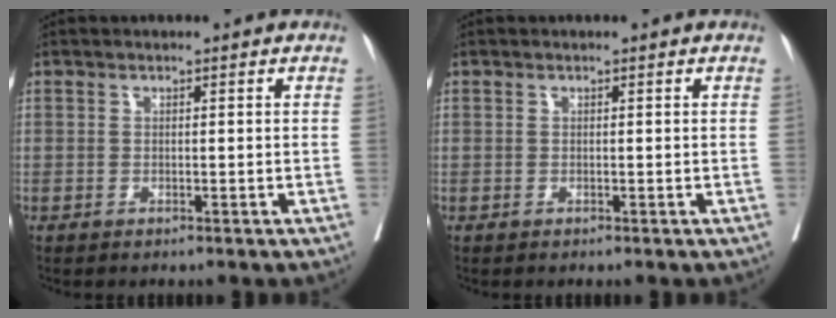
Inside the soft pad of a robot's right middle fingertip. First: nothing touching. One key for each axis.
{"total": 0.0}